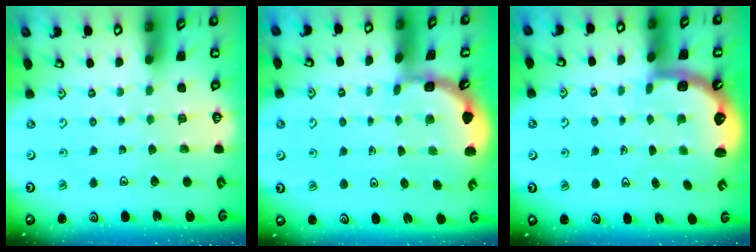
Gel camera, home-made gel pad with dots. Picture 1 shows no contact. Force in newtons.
{"total": 1.5, "press": 1.5, "slide": 0.1}
{"total": 2.9, "press": 2.4, "slide": 1.6}